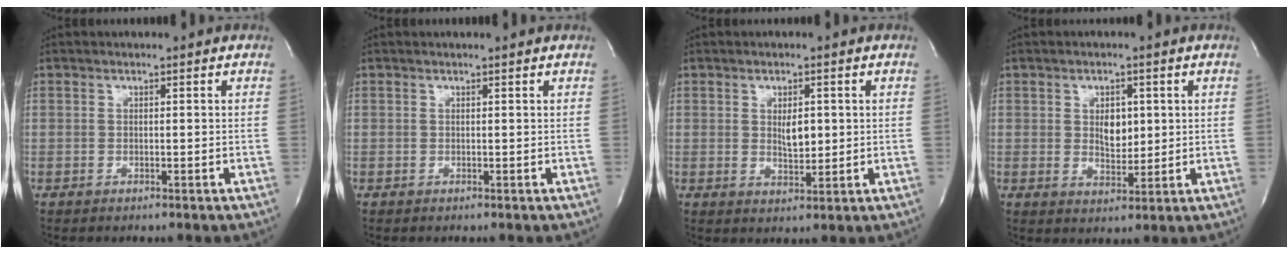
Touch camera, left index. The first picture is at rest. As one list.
[{"total": 1.1, "force": [1.1, -0.1, 0.2], "torque": [-0.008, 0.004, 0.012]}, {"total": 3.4, "force": [0.7, 1.5, 3.0], "torque": [-0.051, -0.006, 0.015]}, {"total": 4.1, "force": [1.0, 2.5, 3.1], "torque": [-0.050, -0.004, 0.022]}]